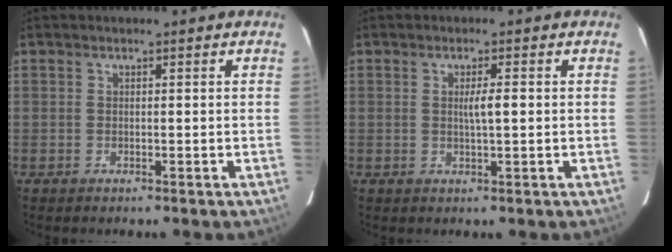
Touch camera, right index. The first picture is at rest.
{"total": 2.5, "force": [0.2, 0.1, 2.4], "torque": [-0.044, 0.000, 0.002]}